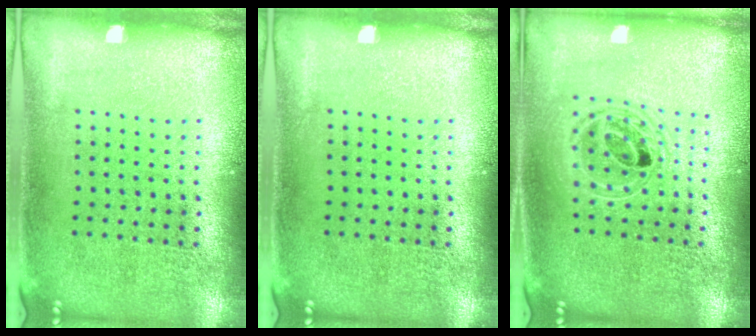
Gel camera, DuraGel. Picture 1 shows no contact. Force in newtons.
{"total": 0.0}
{"total": 1.5, "press": 1.3, "slide": 0.8}